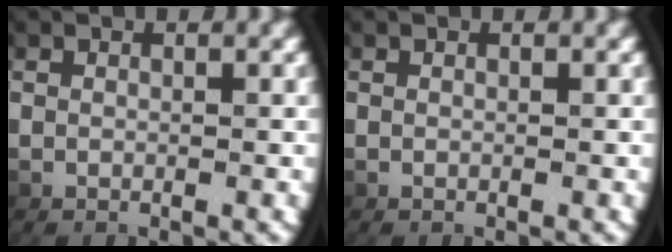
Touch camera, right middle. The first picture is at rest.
{"total": 0.0}